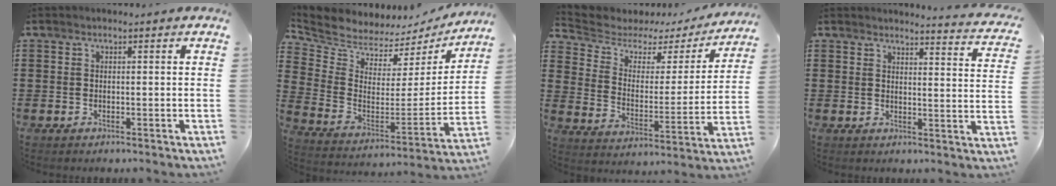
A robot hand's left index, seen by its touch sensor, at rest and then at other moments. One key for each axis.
{"total": 5.2, "fx": 4.9, "fy": 1.6, "fz": -0.2, "tx": -0.038, "ty": -0.051, "tz": 0.084}
{"total": 4.1, "fx": 2.9, "fy": 2.5, "fz": 1.5, "tx": -0.056, "ty": -0.017, "tz": 0.040}
{"total": 3.1, "fx": 3.0, "fy": -0.4, "fz": 0.7, "tx": -0.018, "ty": -0.023, "tz": 0.049}